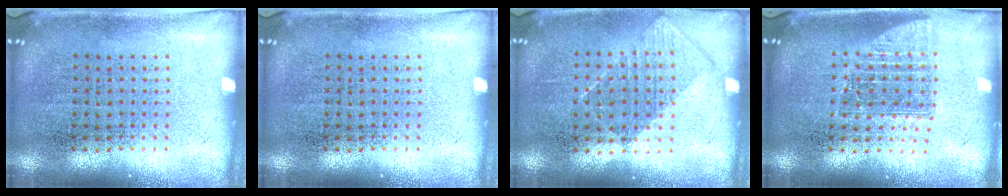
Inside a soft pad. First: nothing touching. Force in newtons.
{"total": 0.0}
{"total": 0.8, "press": 0.8, "slide": 0.3}
{"total": 1.5, "press": 1.2, "slide": 1.0}